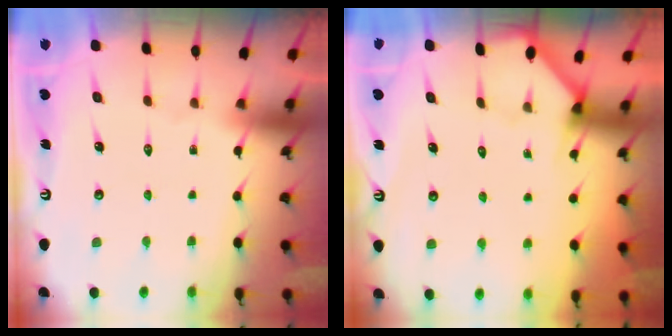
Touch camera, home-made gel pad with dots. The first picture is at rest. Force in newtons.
{"total": 1.7, "press": 1.7, "slide": 0.2}